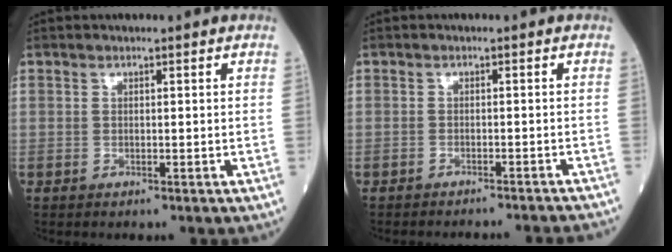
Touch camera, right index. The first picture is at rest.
{"total": 10.5, "force": [-10.1, 0.4, 2.7], "torque": [-0.019, -0.006, -0.107]}